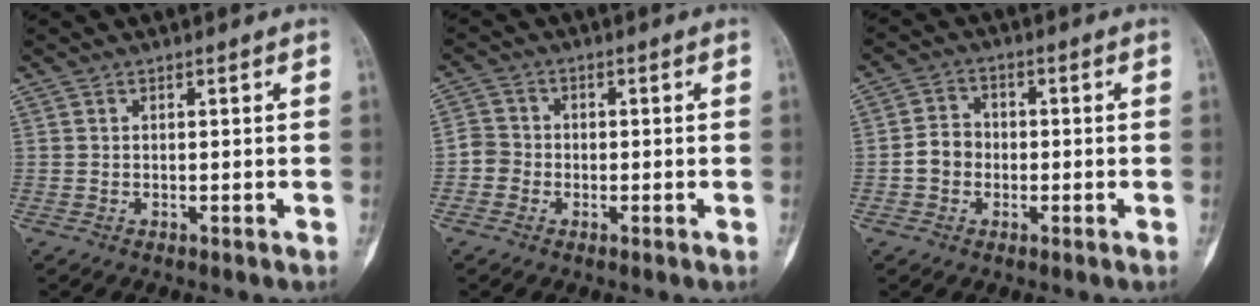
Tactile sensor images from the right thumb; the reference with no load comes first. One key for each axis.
{"total": 3.4, "fx": -1.1, "fy": 3.1, "fz": 0.6, "tx": 0.006, "ty": 0.011, "tz": -0.031}
{"total": 4.9, "fx": -1.0, "fy": 4.2, "fz": 2.1, "tx": -0.022, "ty": 0.018, "tz": -0.027}